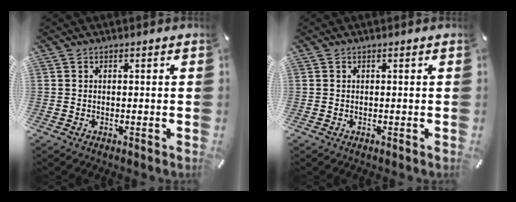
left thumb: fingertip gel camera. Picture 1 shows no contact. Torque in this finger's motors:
{"motor_torque": [-0.20, -0.19, 0.02, -0.02, 0.00]}